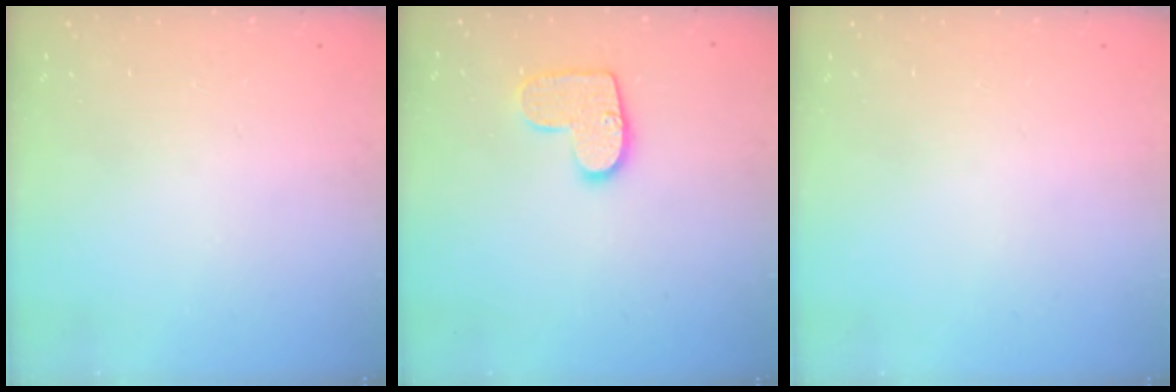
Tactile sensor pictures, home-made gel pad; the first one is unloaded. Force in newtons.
{"total": 10.7, "press": 10.7, "slide": 0.6}
{"total": 0.0}